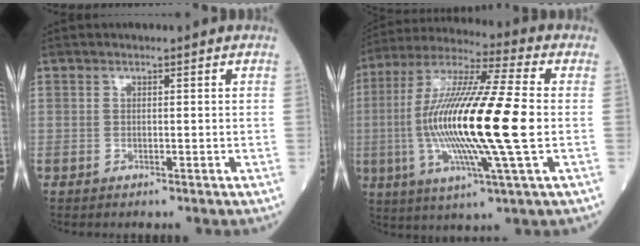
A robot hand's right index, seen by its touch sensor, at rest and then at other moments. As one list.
[{"total": 20.8, "force": [-1.8, 0.7, 20.7], "torque": [-0.413, -0.006, -0.043]}]